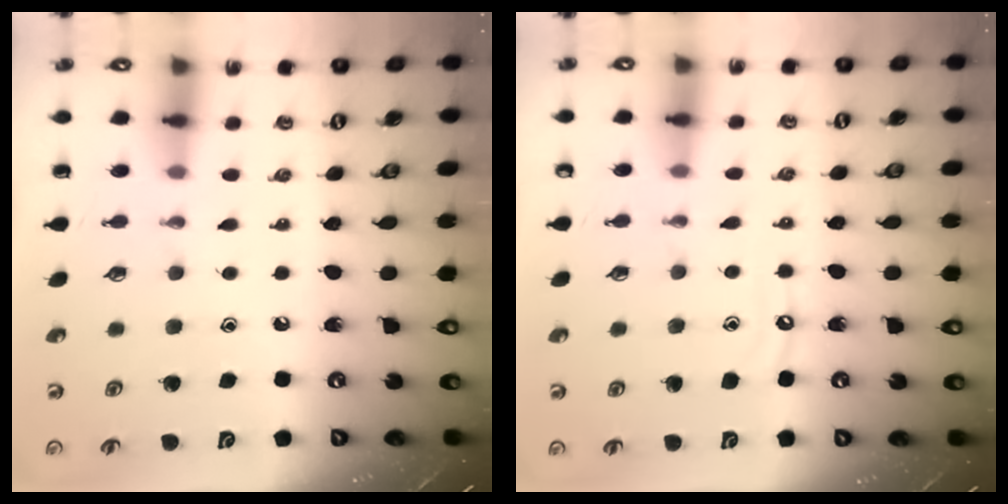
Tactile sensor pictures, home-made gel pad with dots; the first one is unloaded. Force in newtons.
{"total": 5.0, "press": 5.0, "slide": 0.3}